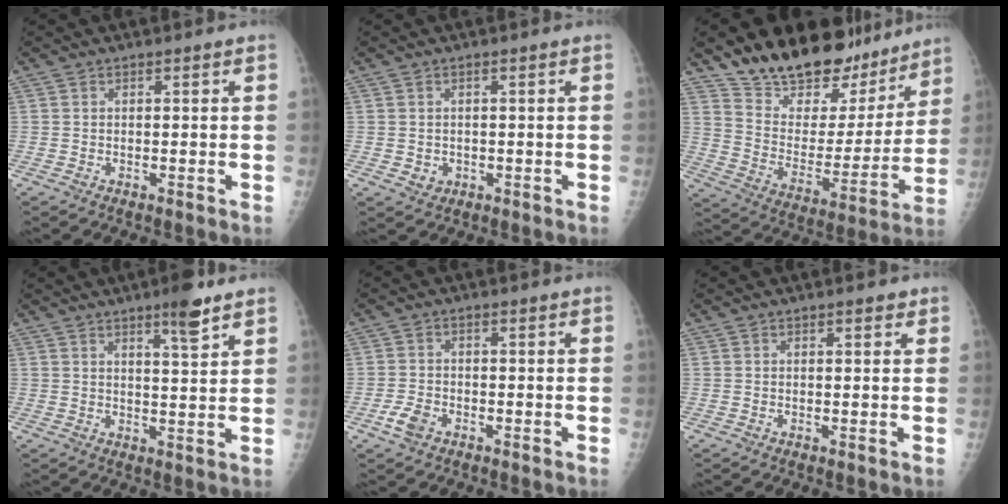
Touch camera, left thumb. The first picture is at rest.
{"total": 1.9, "force": [-0.3, 1.7, 0.8], "torque": [-0.003, 0.002, 0.004]}
{"total": 24.7, "force": [20.0, 10.9, 9.6], "torque": [-0.114, -0.104, 0.306]}
{"total": 6.1, "force": [4.2, 0.9, 4.4], "torque": [-0.060, -0.028, 0.060]}
{"total": 3.3, "force": [-1.7, 2.1, 1.9], "torque": [-0.040, 0.004, -0.031]}
{"total": 1.4, "force": [0.9, 0.6, 0.8], "torque": [-0.005, -0.003, 0.010]}